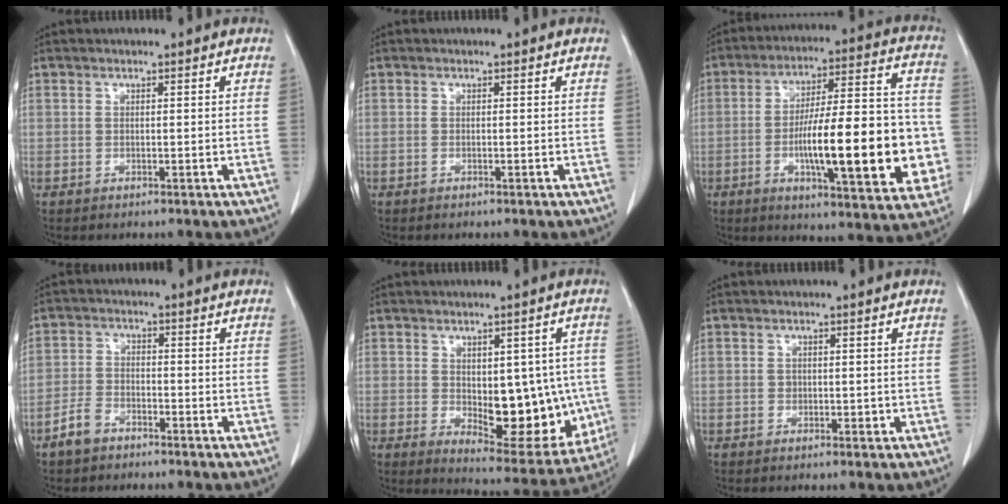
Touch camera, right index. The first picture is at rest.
{"total": 0.0}
{"total": 22.2, "force": [-4.4, 4.8, 21.3], "torque": [-0.279, 0.020, -0.055]}
{"total": 4.2, "force": [-3.1, 2.3, 1.6], "torque": [-0.038, 0.005, -0.060]}
{"total": 13.7, "force": [-1.1, 6.5, 12.0], "torque": [-0.141, -0.003, 0.010]}
{"total": 1.0, "force": [-0.1, 0.9, 0.5], "torque": [-0.008, 0.001, 0.001]}